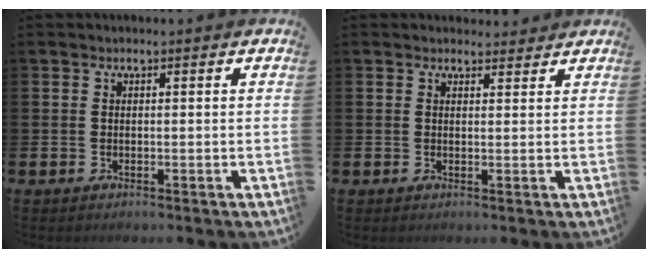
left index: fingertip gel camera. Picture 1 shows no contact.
{"total": 1.8, "force": [1.7, 0.5, 0.0], "torque": [0.019, -0.010, 0.026]}